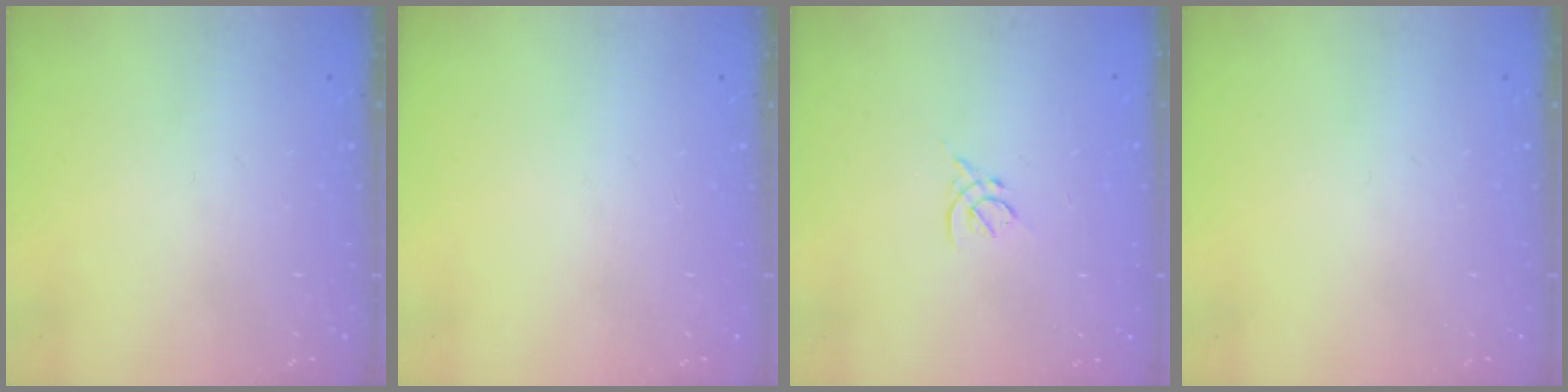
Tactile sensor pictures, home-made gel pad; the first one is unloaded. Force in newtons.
{"total": 0.0}
{"total": 2.7, "press": 2.6, "slide": 0.8}
{"total": 0.0}